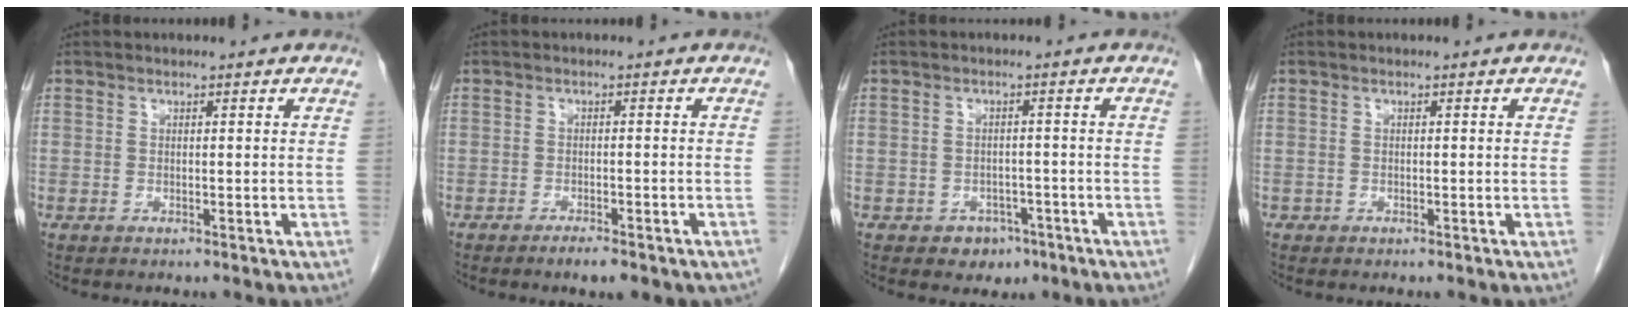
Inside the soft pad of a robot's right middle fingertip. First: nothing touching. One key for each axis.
{"total": 4.3, "fx": -3.2, "fy": 1.1, "fz": 2.7, "tx": -0.032, "ty": -0.005, "tz": -0.036}
{"total": 3.4, "fx": -2.0, "fy": 2.6, "fz": 0.9, "tx": -0.008, "ty": 0.010, "tz": -0.018}
{"total": 0.0}